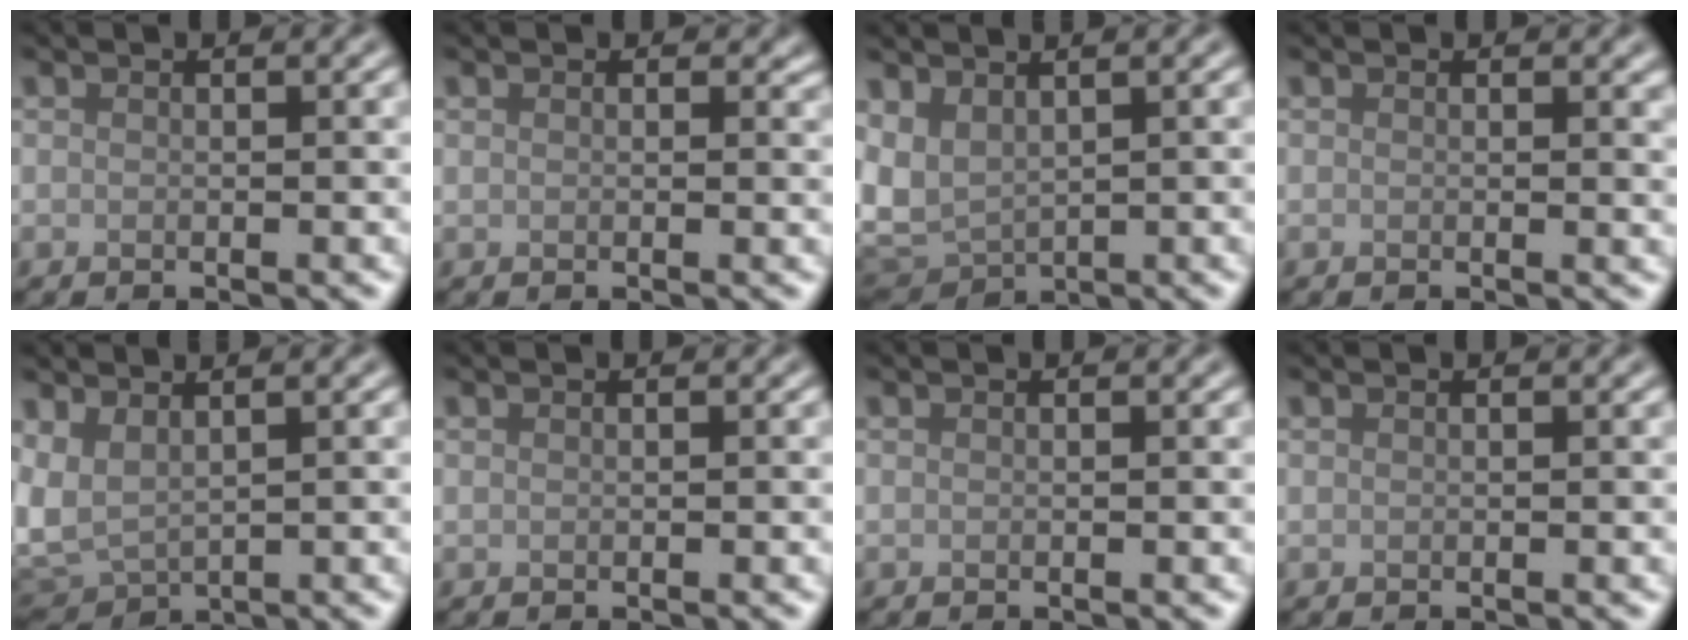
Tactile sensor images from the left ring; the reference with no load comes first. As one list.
[{"total": 1.3, "force": [0.8, 0.9, 0.4], "torque": [-0.005, -0.004, 0.012]}, {"total": 4.6, "force": [0.7, 3.1, 3.4], "torque": [-0.084, 0.001, 0.012]}, {"total": 0.6, "force": [0.4, 0.3, 0.5], "torque": [-0.003, -0.004, 0.004]}, {"total": 3.3, "force": [0.9, 1.8, 2.6], "torque": [-0.071, -0.001, 0.018]}, {"total": 0.0}, {"total": 0.0}, {"total": 0.0}]